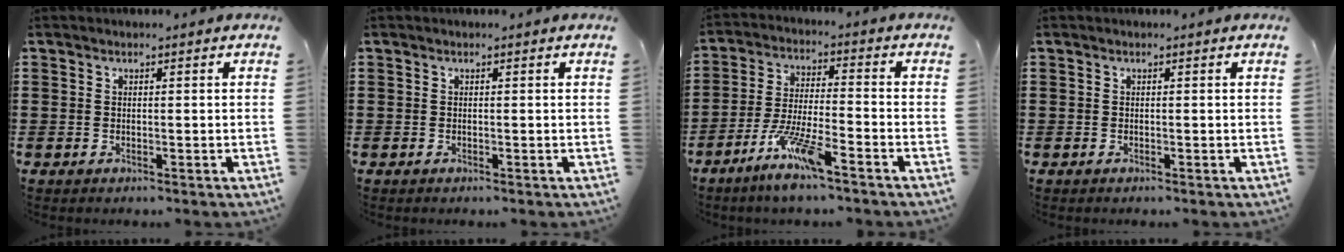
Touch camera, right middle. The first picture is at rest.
{"total": 0.0}
{"total": 8.1, "force": [-5.8, 0.6, 5.6], "torque": [-0.121, -0.010, -0.111]}
{"total": 0.0}